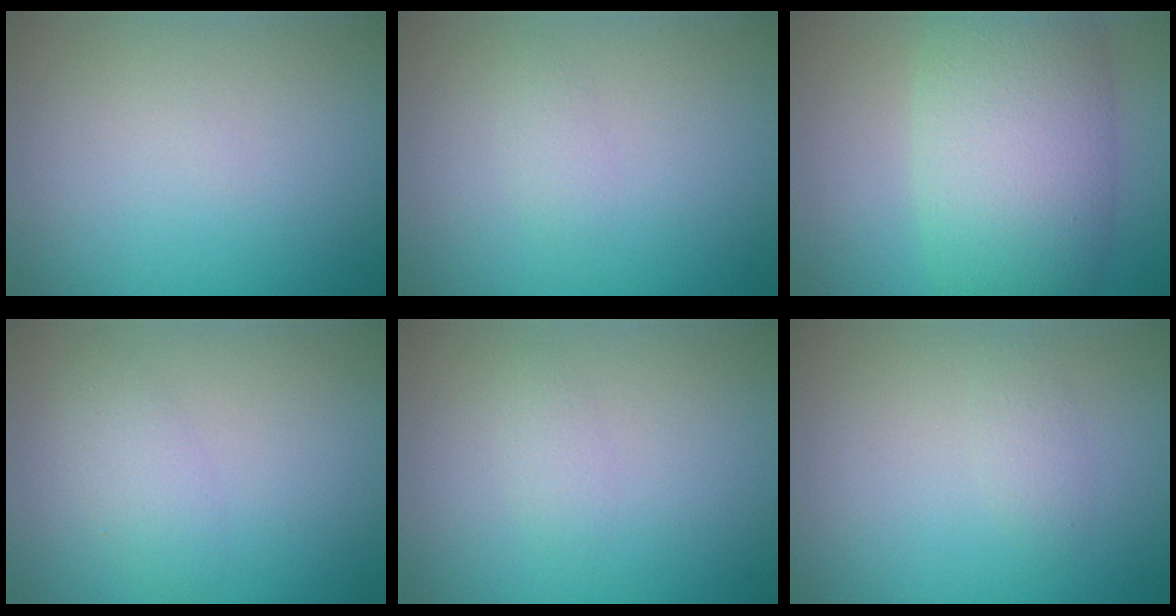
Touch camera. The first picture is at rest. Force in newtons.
{"total": 1.0, "press": 1.0, "slide": 0.1}
{"total": 9.5, "press": 9.5, "slide": 0.3}
{"total": 1.9, "press": 1.9, "slide": 0.1}
{"total": 1.0, "press": 1.0, "slide": 0.1}
{"total": 1.1, "press": 1.1, "slide": 0.0}